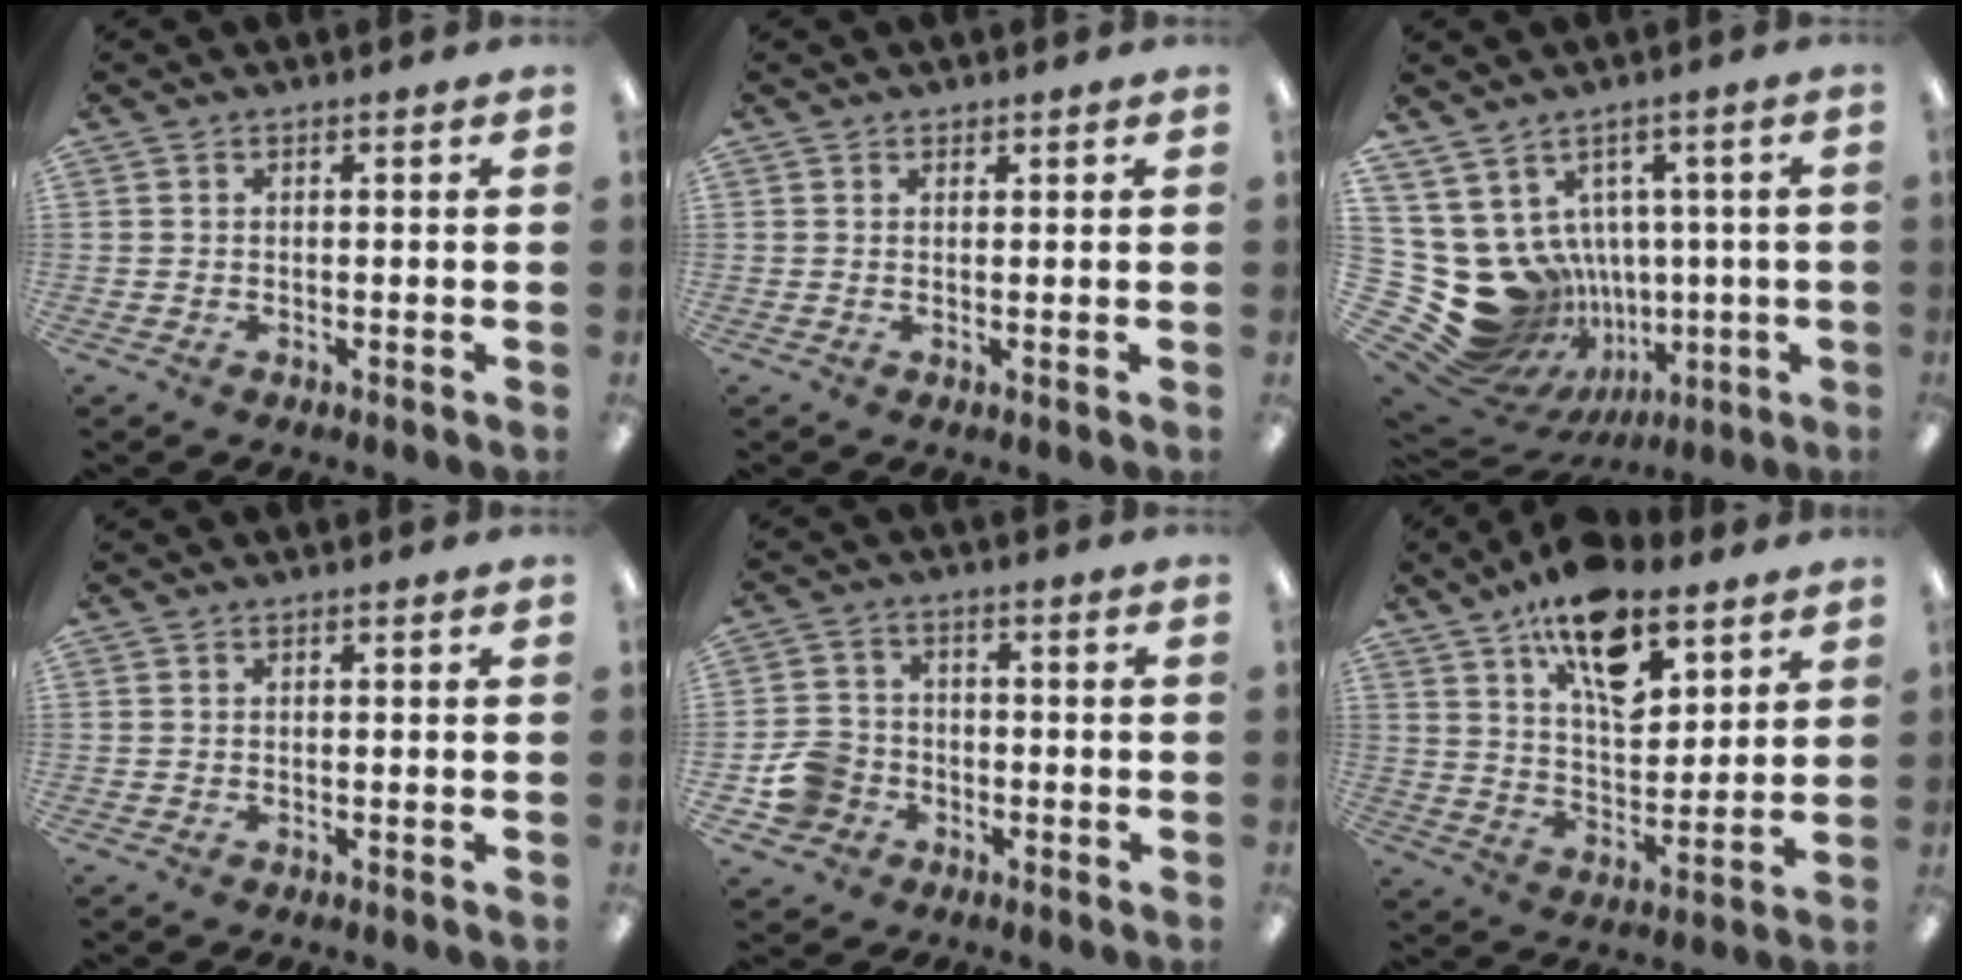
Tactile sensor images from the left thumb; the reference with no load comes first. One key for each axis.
{"total": 0.7, "fx": 0.6, "fy": 0.3, "fz": 0.0, "tx": -0.001, "ty": -0.001, "tz": 0.013}
{"total": 16.7, "fx": -0.8, "fy": 15.1, "fz": 7.1, "tx": -0.174, "ty": -0.031, "tz": 0.033}
{"total": 0.0}
{"total": 7.5, "fx": -2.6, "fy": 6.6, "fz": 2.4, "tx": -0.062, "ty": 0.024, "tz": -0.043}
{"total": 16.4, "fx": 10.2, "fy": 7.6, "fz": 10.4, "tx": -0.158, "ty": -0.047, "tz": 0.174}